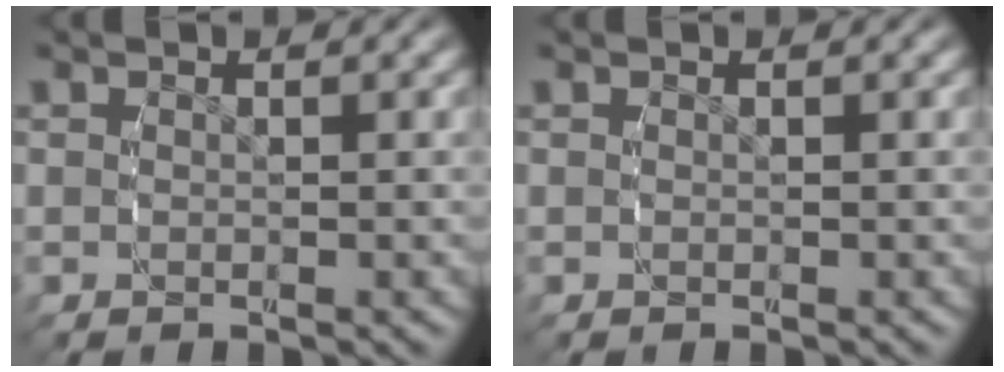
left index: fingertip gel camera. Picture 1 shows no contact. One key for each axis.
{"total": 0.0}